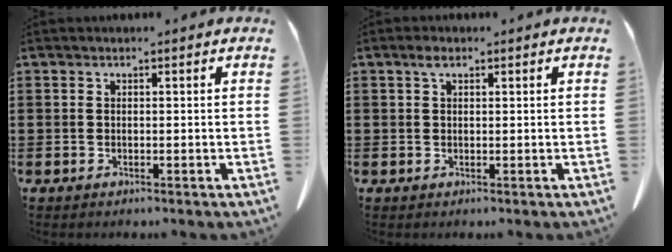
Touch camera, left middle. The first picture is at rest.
{"total": 1.7, "force": [0.8, 1.0, 1.1], "torque": [-0.026, 0.004, 0.014]}